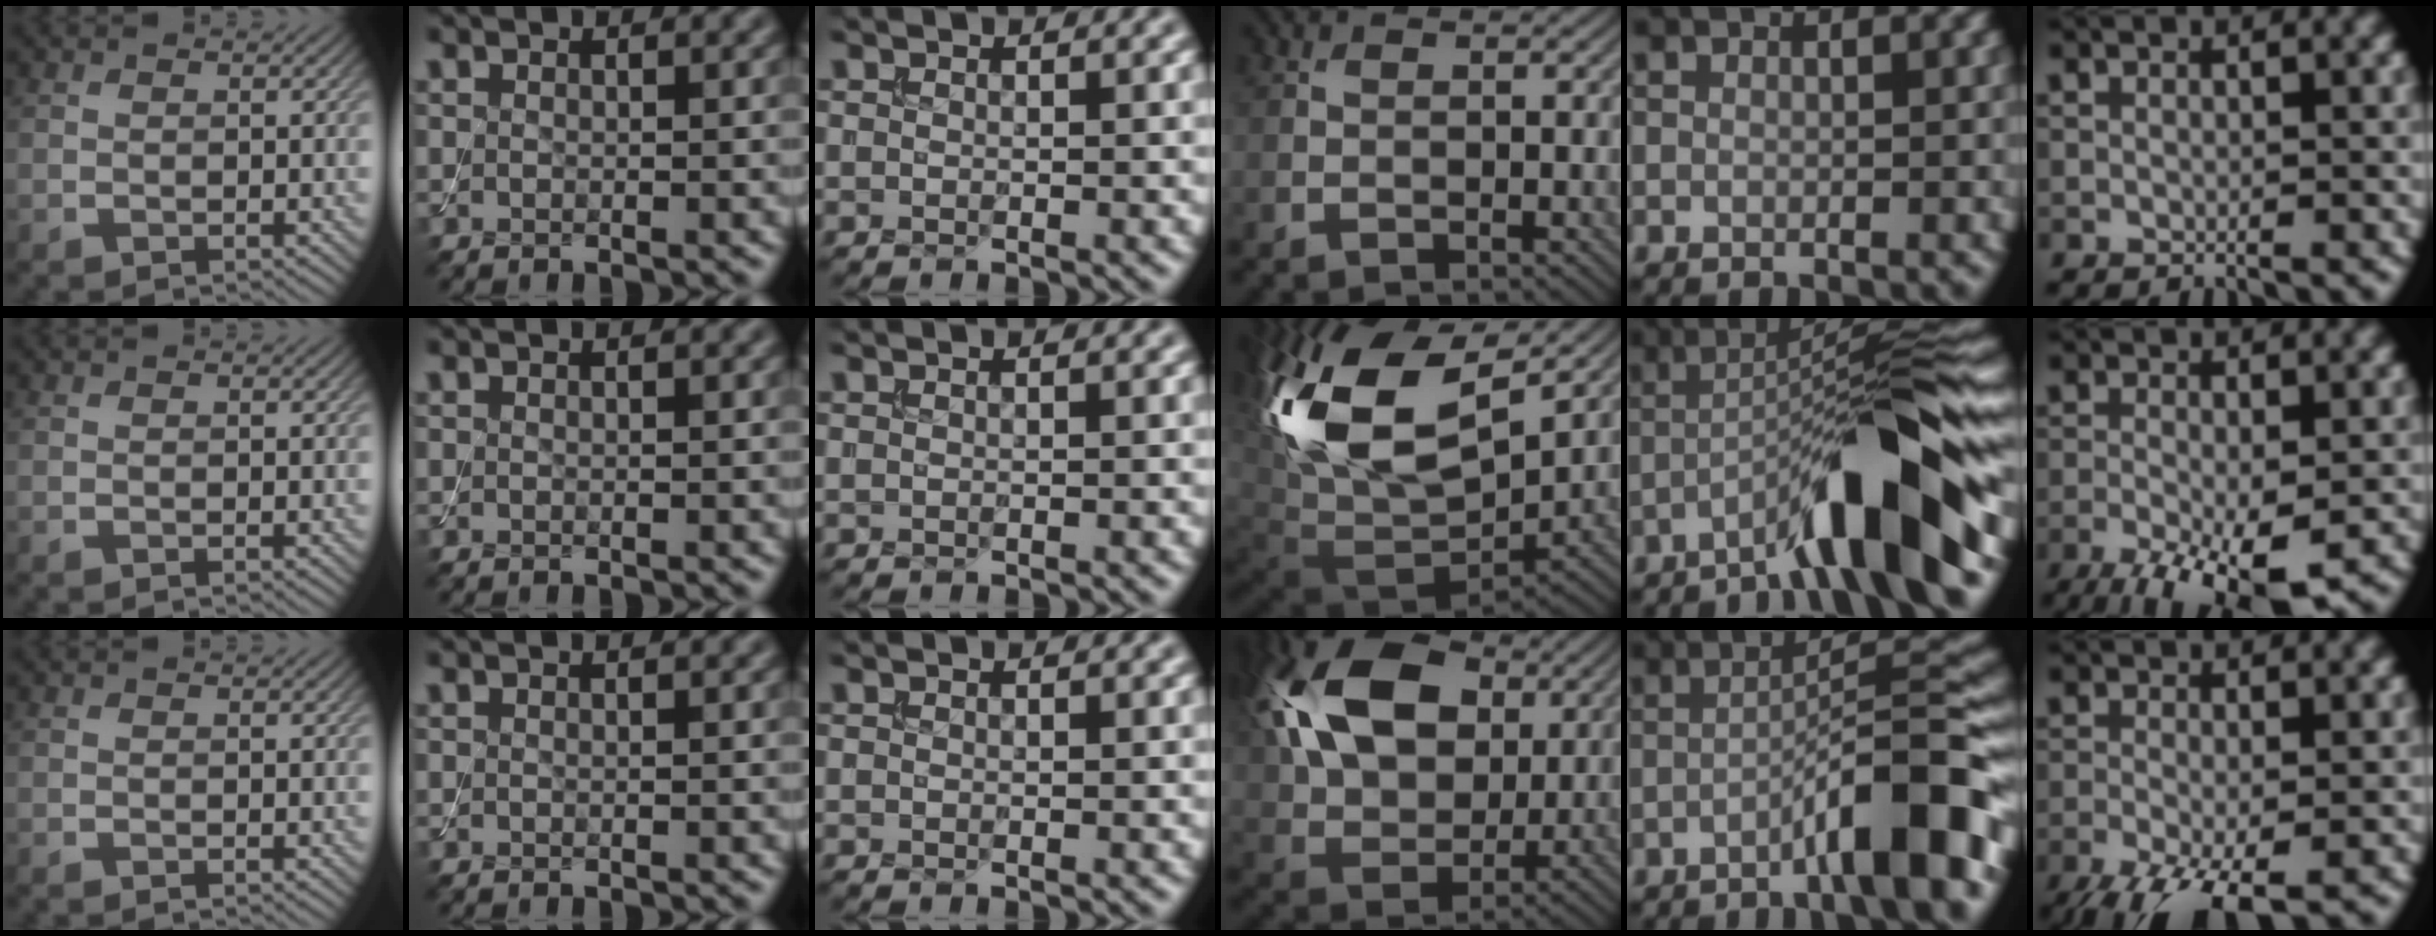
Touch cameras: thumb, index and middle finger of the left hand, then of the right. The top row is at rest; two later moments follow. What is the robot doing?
{"motion": "assemble", "object": "toy tower of hanoi"}